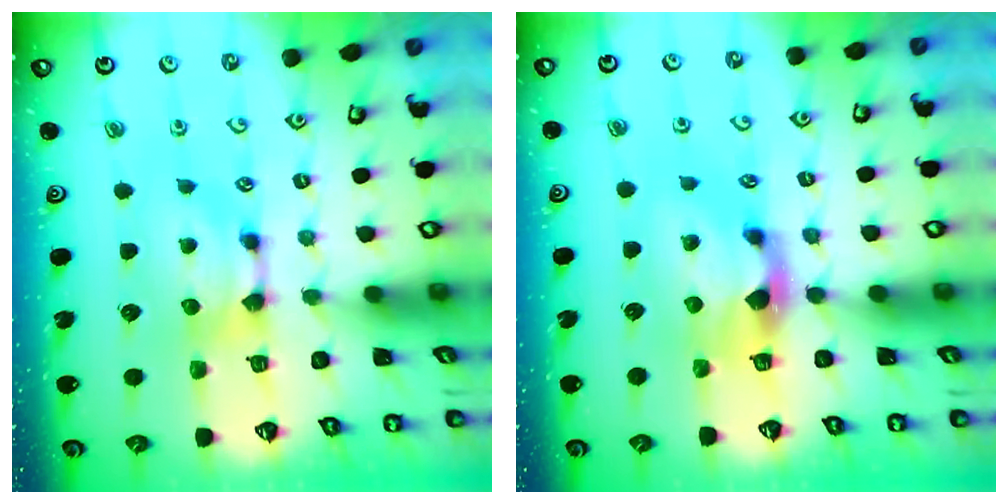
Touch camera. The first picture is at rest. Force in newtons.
{"total": 2.2, "press": 1.9, "slide": 1.2}